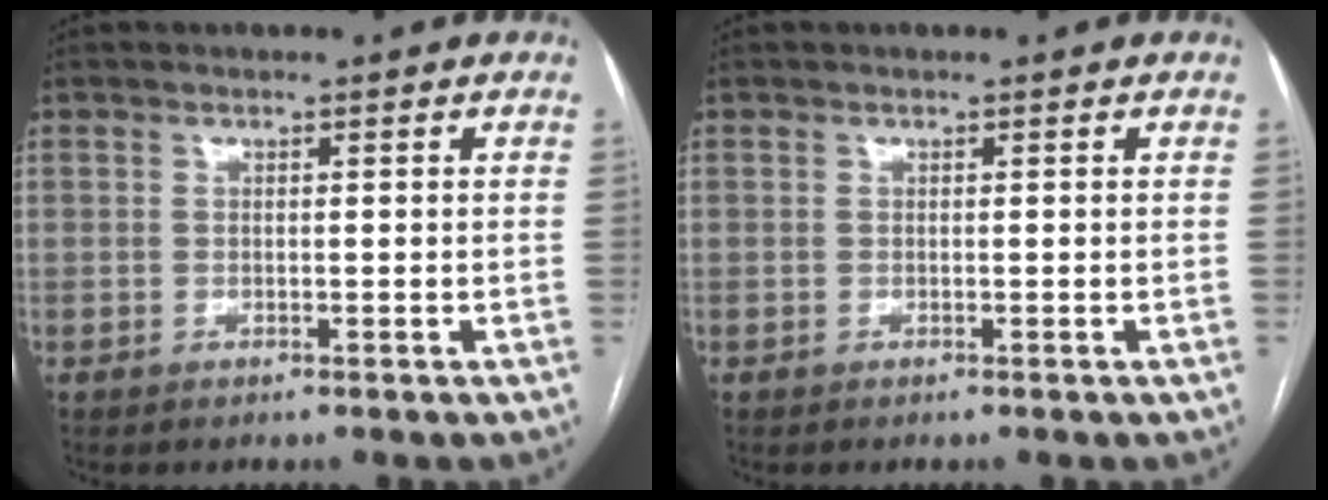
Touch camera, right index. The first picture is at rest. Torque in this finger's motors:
{"motor_torque": [1.20, 0.93, 0.00, 0.01]}